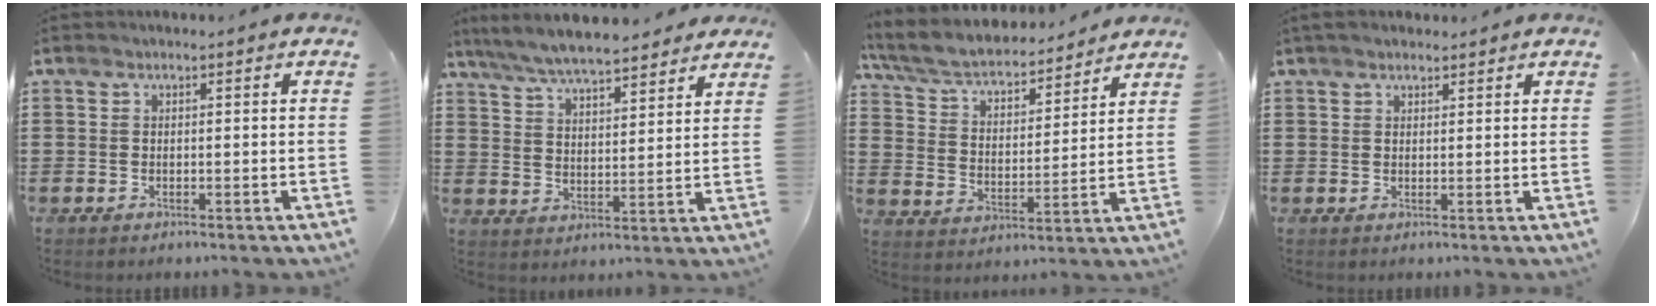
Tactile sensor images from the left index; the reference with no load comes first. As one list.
[{"total": 7.1, "force": [6.6, 0.9, 2.2], "torque": [-0.070, -0.025, 0.120]}, {"total": 5.3, "force": [4.7, 1.3, 2.1], "torque": [-0.063, -0.031, 0.075]}, {"total": 1.8, "force": [1.6, 0.5, 0.5], "torque": [-0.013, 0.005, 0.031]}]